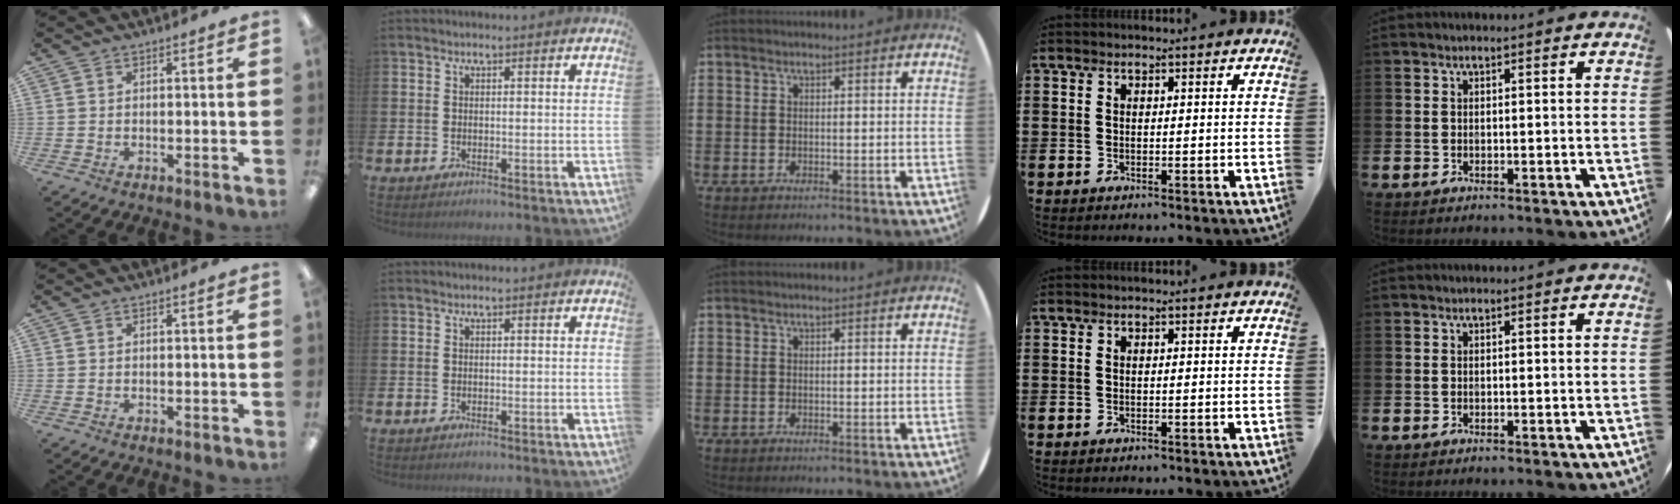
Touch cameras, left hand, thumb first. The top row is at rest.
{}